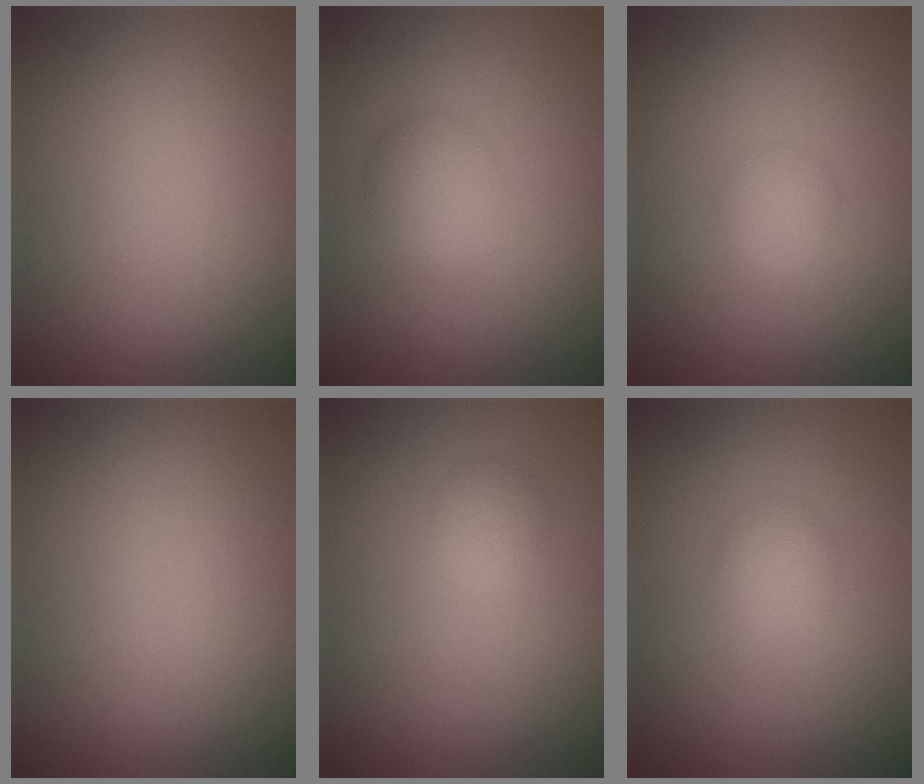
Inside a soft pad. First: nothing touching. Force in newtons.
{"total": 2.5, "press": 2.5, "slide": 0.1}
{"total": 1.6, "press": 1.6, "slide": 0.0}
{"total": 0.0}
{"total": 1.6, "press": 1.6, "slide": 0.0}
{"total": 1.6, "press": 1.6, "slide": 0.1}